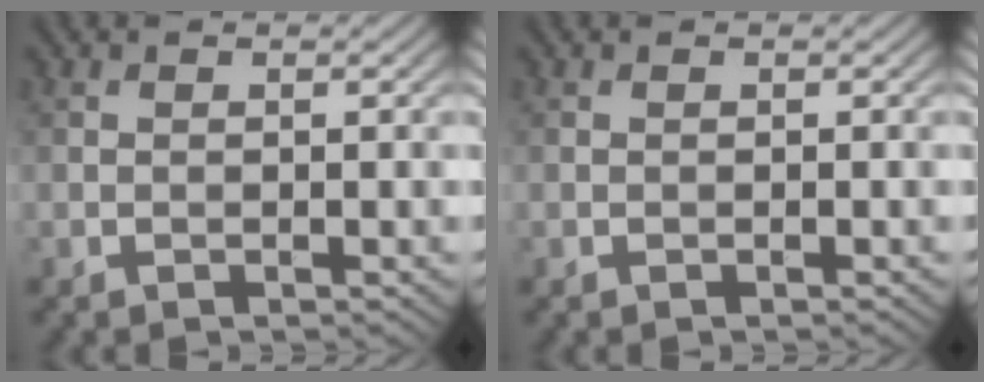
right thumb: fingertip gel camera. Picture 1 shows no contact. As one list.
[{"total": 0.0}]